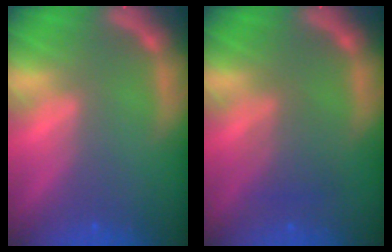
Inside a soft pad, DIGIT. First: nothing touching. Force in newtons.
{"total": 2.5}